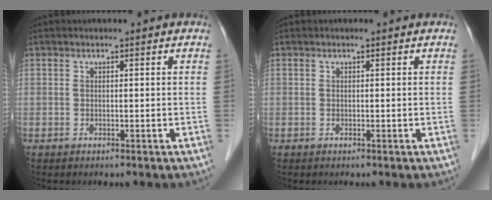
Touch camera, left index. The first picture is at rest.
{"total": 0.0}